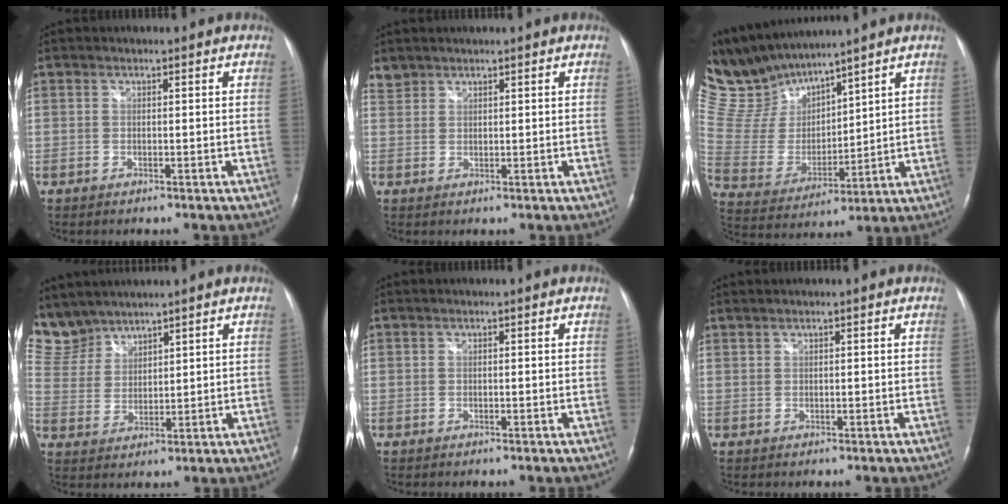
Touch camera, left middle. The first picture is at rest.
{"total": 1.7, "force": [1.6, 0.6, -0.2], "torque": [0.004, 0.008, 0.031]}
{"total": 11.9, "force": [11.4, 2.3, 2.4], "torque": [-0.078, 0.013, 0.247]}
{"total": 7.6, "force": [7.3, 2.1, 0.0], "torque": [-0.014, 0.011, 0.166]}
{"total": 0.0}
{"total": 0.6, "force": [0.6, 0.0, 0.1], "torque": [-0.007, 0.004, 0.017]}